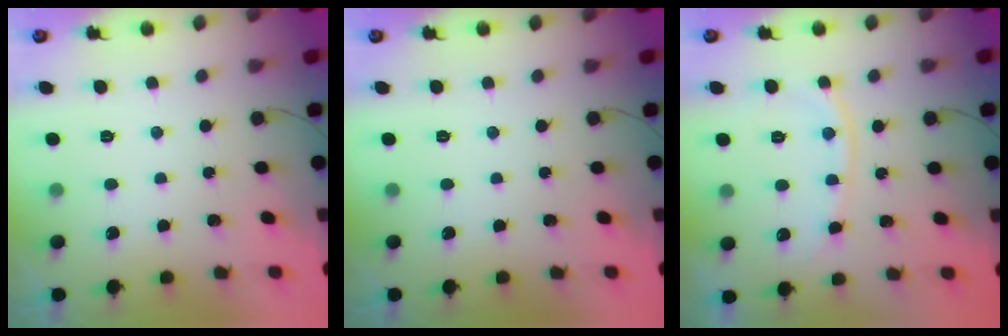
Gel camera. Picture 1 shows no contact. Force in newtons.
{"total": 0.0}
{"total": 10.8, "press": 10.7, "slide": 1.4}